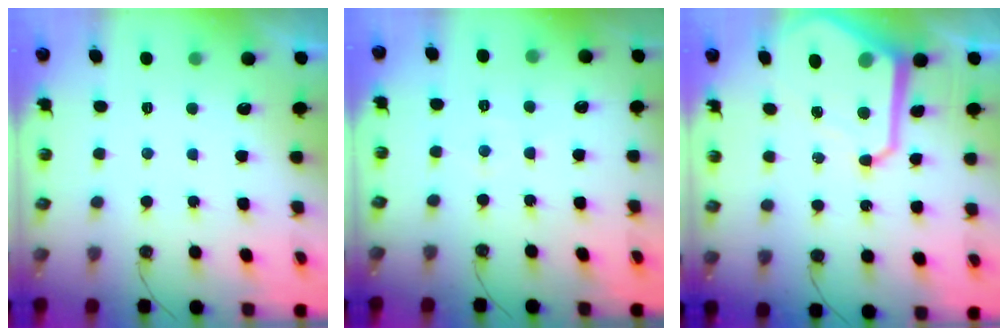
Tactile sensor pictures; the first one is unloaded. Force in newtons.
{"total": 5.2, "press": 5.2, "slide": 0.5}
{"total": 14.3, "press": 14.2, "slide": 1.2}